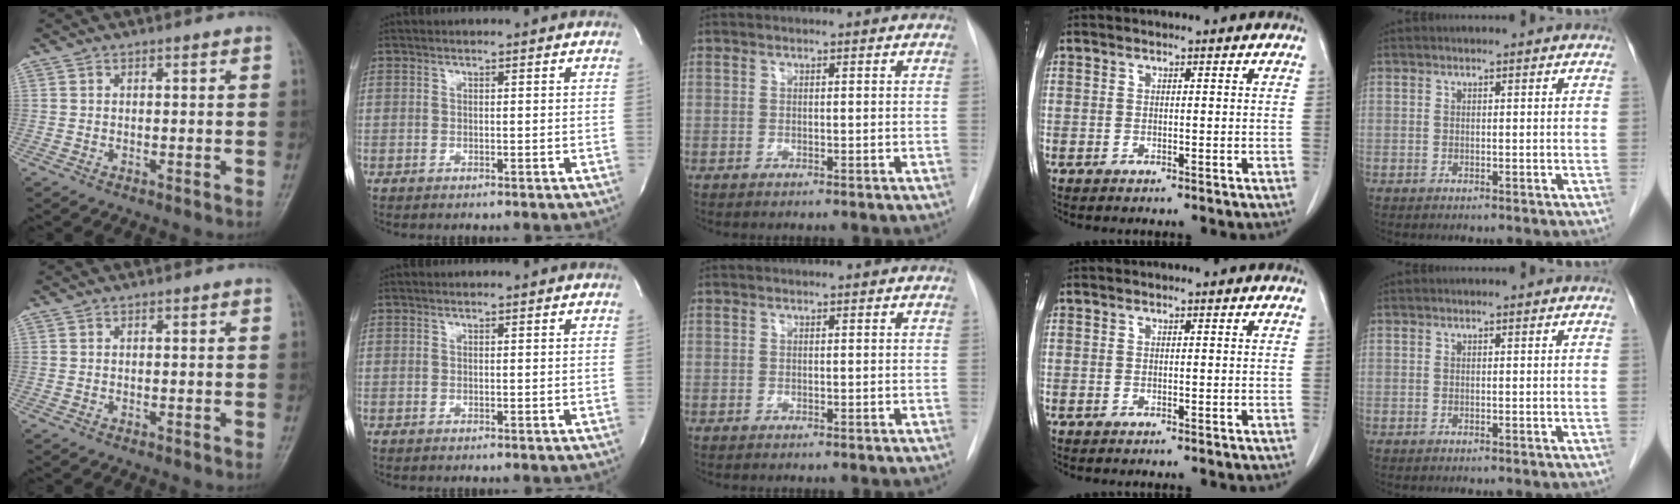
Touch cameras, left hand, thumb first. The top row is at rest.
{}